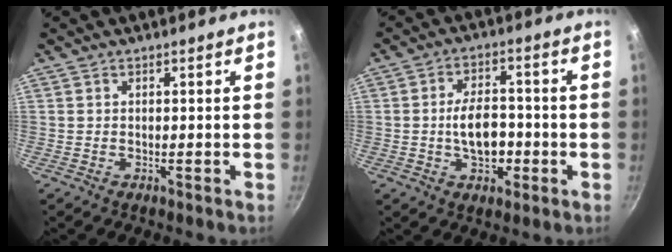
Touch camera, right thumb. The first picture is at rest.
{"total": 10.2, "force": [-1.4, 5.6, 8.4], "torque": [-0.130, 0.019, -0.026]}